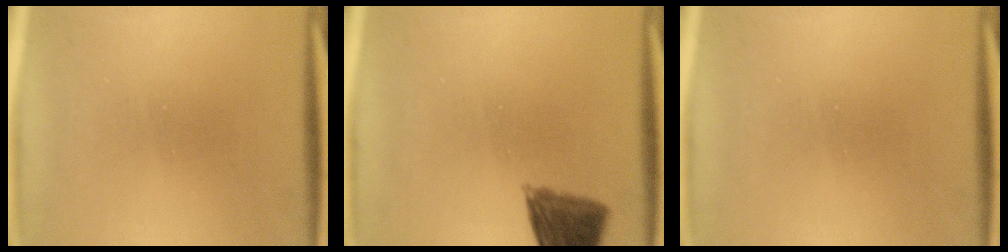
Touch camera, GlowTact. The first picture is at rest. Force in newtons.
{"total": 7.7}
{"total": 0.0}